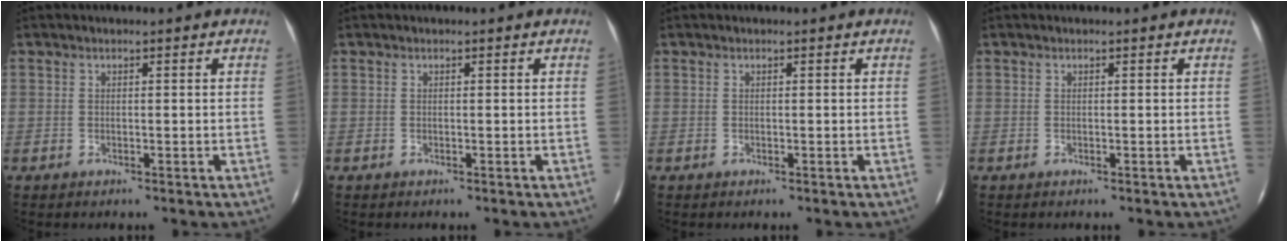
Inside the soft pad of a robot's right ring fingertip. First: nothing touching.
{"total": 0.0}
{"total": 0.0}
{"total": 0.0}